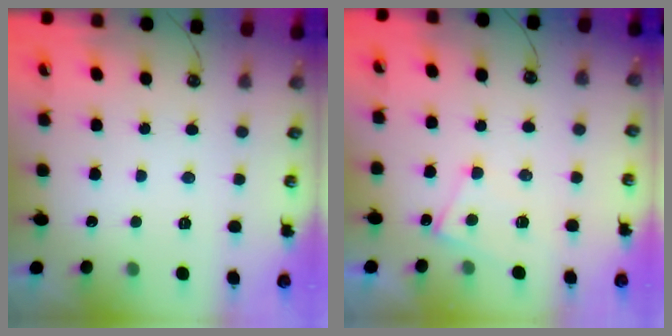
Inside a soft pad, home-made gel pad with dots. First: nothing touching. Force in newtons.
{"total": 2.6, "press": 2.5, "slide": 0.5}